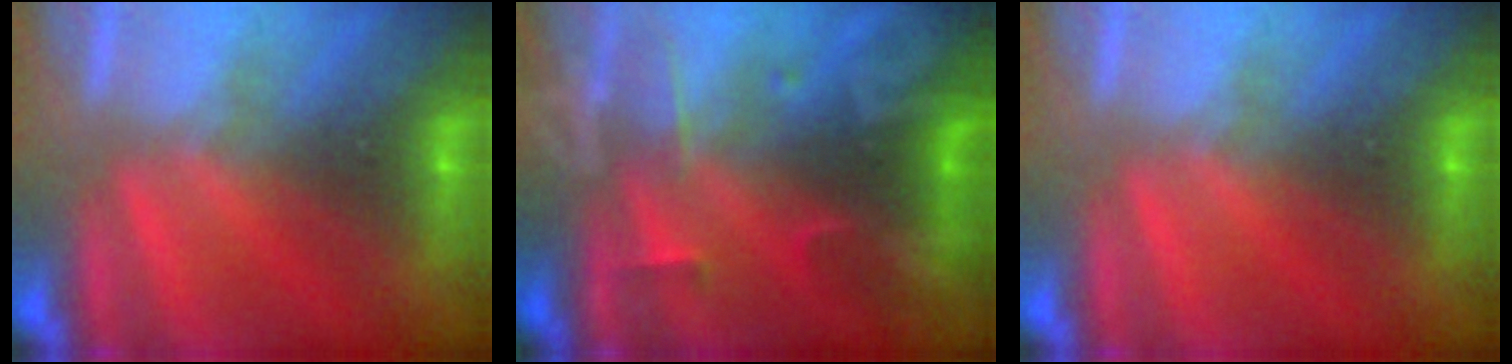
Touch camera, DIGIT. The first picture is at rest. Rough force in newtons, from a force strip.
{"total": 2.4}
{"total": 0.0}